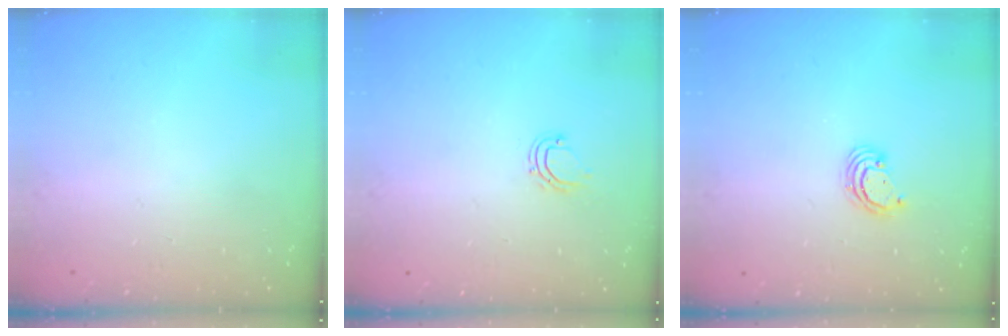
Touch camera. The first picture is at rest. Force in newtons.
{"total": 4.7, "press": 4.6, "slide": 0.6}
{"total": 3.3, "press": 3.3, "slide": 0.4}